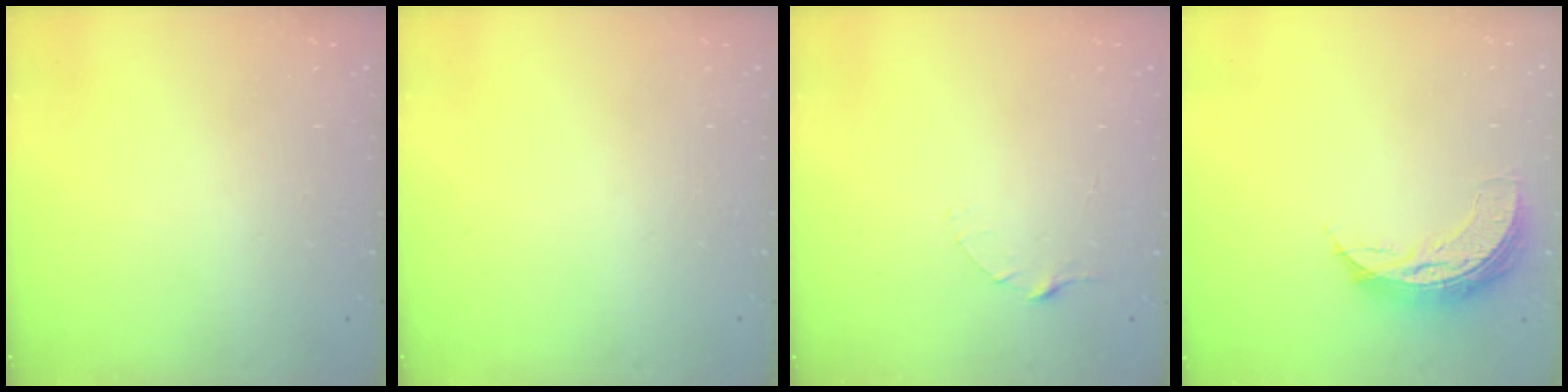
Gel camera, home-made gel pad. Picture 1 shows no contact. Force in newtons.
{"total": 0.0}
{"total": 2.5, "press": 2.5, "slide": 0.3}
{"total": 8.6, "press": 8.5, "slide": 0.5}